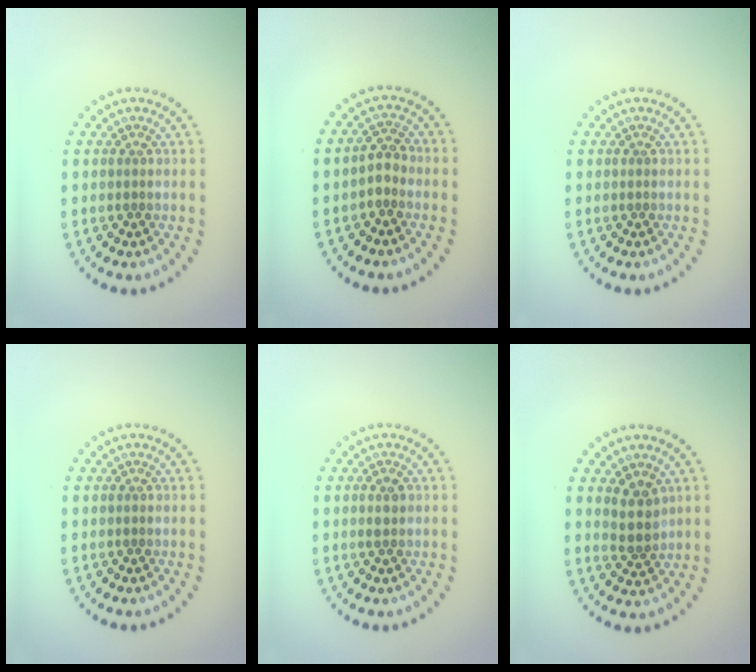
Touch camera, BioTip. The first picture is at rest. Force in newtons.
{"total": 1.7, "press": 1.5, "slide": 0.8}
{"total": 0.0}
{"total": 0.0}
{"total": 1.1, "press": 1.1, "slide": 0.1}
{"total": 2.4, "press": 2.0, "slide": 1.3}